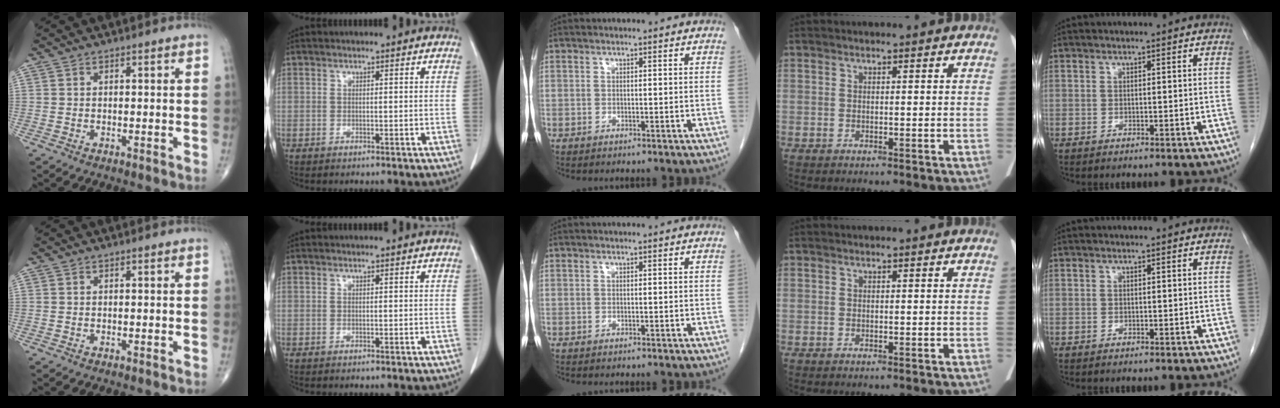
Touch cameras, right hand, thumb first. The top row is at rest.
{}